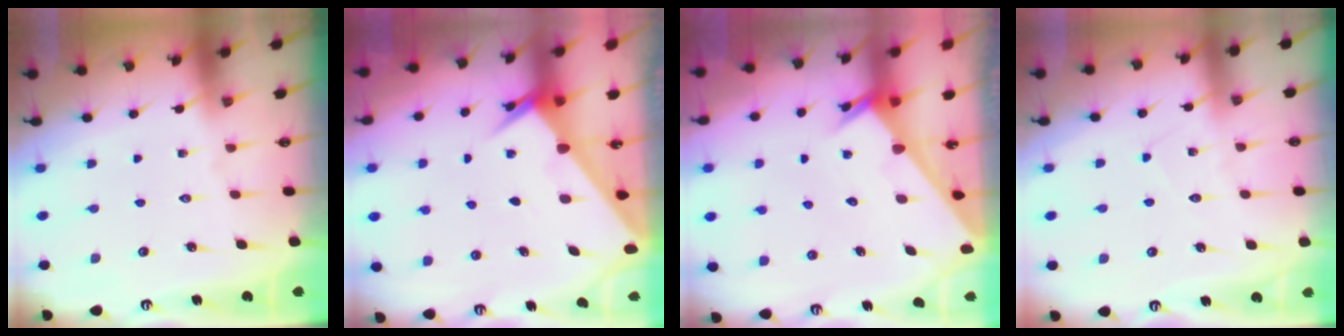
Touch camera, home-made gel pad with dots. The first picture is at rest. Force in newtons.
{"total": 2.6, "press": 2.6, "slide": 0.2}
{"total": 1.8, "press": 1.8, "slide": 0.1}
{"total": 4.5, "press": 4.5, "slide": 0.5}